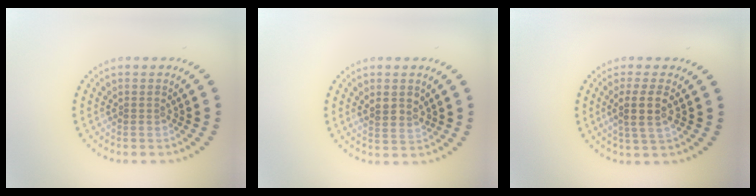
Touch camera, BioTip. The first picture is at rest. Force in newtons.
{"total": 1.7, "press": 1.5, "slide": 0.8}
{"total": 2.9, "press": 2.6, "slide": 1.3}